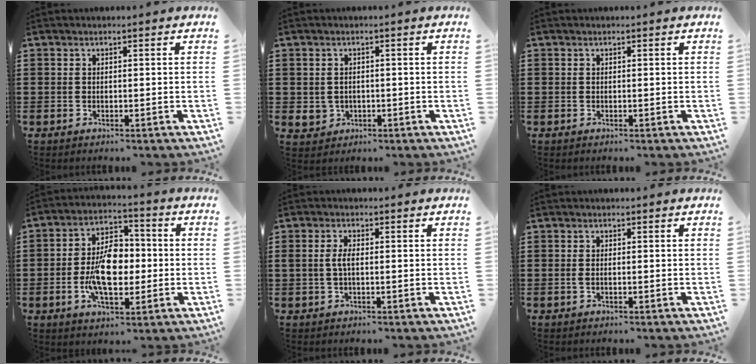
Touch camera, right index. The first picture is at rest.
{"total": 2.0, "force": [-0.1, 1.8, 0.8], "torque": [-0.022, 0.005, -0.004]}
{"total": 0.0}
{"total": 9.8, "force": [-1.1, 5.5, 8.1], "torque": [-0.156, 0.003, -0.027]}
{"total": 2.6, "force": [0.0, 1.0, 2.4], "torque": [-0.061, -0.003, -0.006]}
{"total": 0.8, "force": [-0.1, 0.2, 0.7], "torque": [-0.015, -0.003, -0.002]}